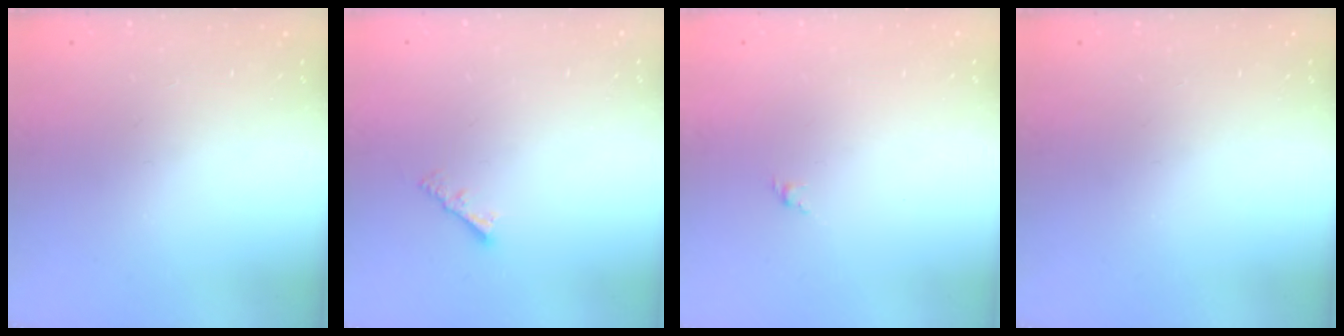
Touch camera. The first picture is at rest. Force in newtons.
{"total": 3.0, "press": 3.0, "slide": 0.1}
{"total": 1.6, "press": 1.5, "slide": 0.6}
{"total": 0.0}